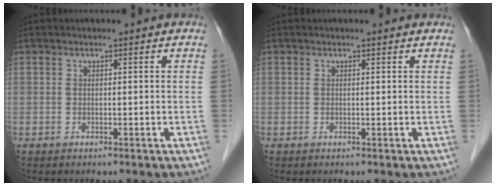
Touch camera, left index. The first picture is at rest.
{"total": 0.9, "force": [0.8, 0.1, 0.3], "torque": [-0.013, 0.005, 0.007]}